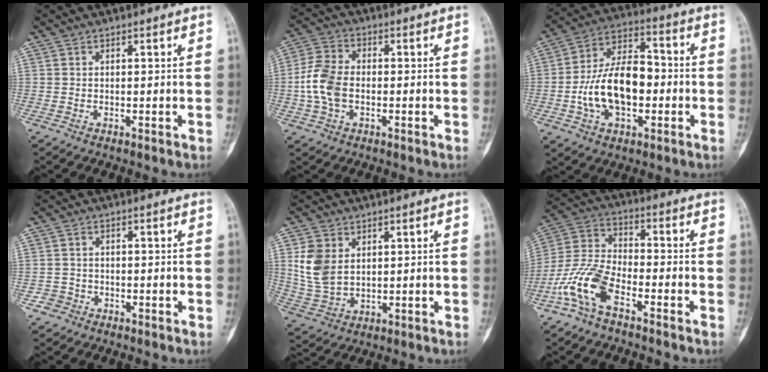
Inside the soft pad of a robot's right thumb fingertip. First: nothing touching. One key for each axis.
{"total": 8.8, "fx": -1.2, "fy": 5.8, "fz": 6.5, "tx": -0.137, "ty": 0.018, "tz": -0.030}
{"total": 16.8, "fx": -2.6, "fy": 9.8, "fz": 13.3, "tx": -0.228, "ty": 0.038, "tz": -0.044}
{"total": 2.3, "fx": -1.2, "fy": 2.0, "fz": -0.2, "tx": 0.013, "ty": 0.011, "tz": -0.027}
{"total": 8.7, "fx": 2.4, "fy": 6.3, "fz": 5.6, "tx": -0.103, "ty": -0.008, "tz": 0.062}
{"total": 11.4, "fx": -6.0, "fy": 5.3, "fz": 8.2, "tx": -0.184, "ty": 0.036, "tz": -0.125}